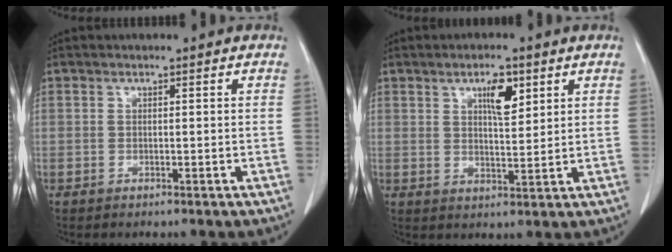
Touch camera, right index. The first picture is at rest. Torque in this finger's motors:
{"motor_torque": [0.27, 0.25, 0.15, 0.06]}